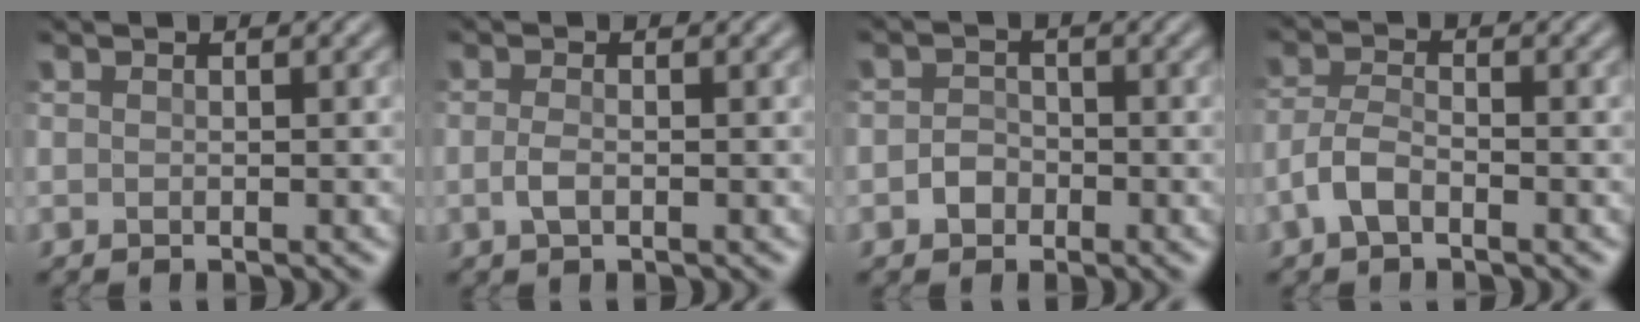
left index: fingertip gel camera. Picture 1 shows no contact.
{"total": 1.0, "force": [-0.2, 0.4, 0.9], "torque": [-0.026, 0.003, -0.006]}
{"total": 1.5, "force": [-0.5, 1.3, 0.4], "torque": [-0.005, 0.007, -0.013]}
{"total": 2.2, "force": [-1.3, 0.9, 1.5], "torque": [-0.037, 0.009, -0.035]}